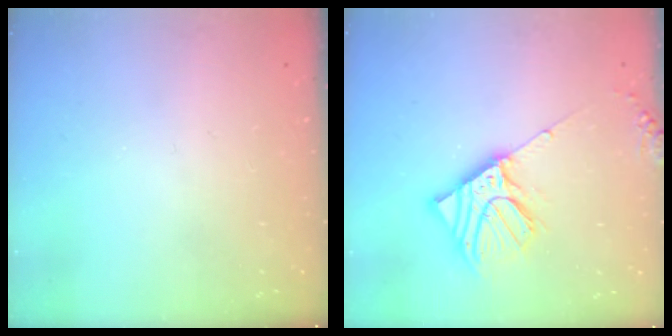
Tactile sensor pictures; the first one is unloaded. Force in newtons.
{"total": 12.2, "press": 12.0, "slide": 1.8}